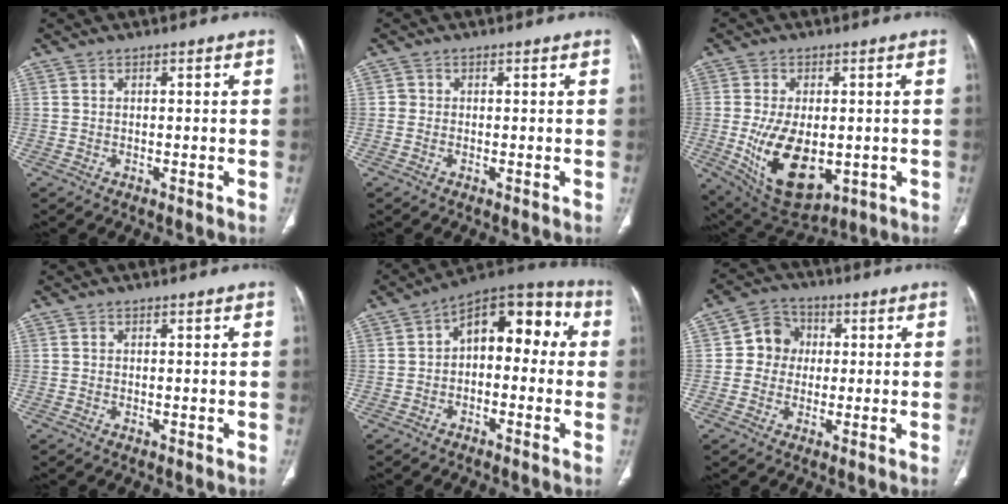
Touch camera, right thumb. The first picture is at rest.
{"total": 0.8, "force": [-0.1, 0.8, 0.1], "torque": [0.002, 0.004, -0.003]}
{"total": 14.8, "force": [-2.5, 8.4, 11.9], "torque": [-0.196, -0.012, -0.013]}
{"total": 0.0}
{"total": 13.0, "force": [1.1, 7.8, 10.3], "torque": [-0.098, 0.049, -0.002]}
{"total": 6.9, "force": [0.6, 6.4, 2.5], "torque": [-0.009, 0.011, -0.002]}